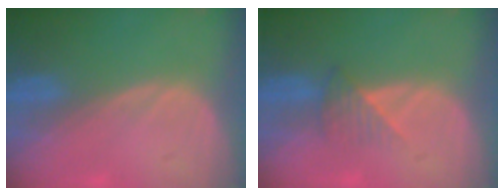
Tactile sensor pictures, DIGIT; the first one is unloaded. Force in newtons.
{"total": 3.4, "press": 3.1, "slide": 1.4}